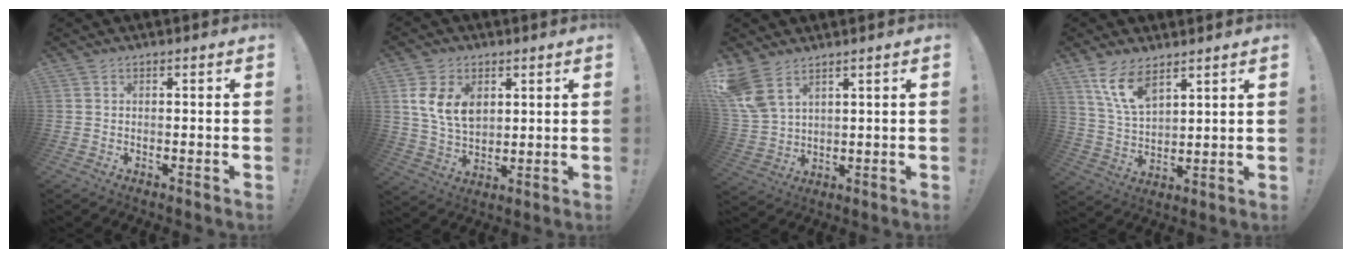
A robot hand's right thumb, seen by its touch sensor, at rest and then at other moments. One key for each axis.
{"total": 11.6, "fx": 4.0, "fy": 8.3, "fz": 7.1, "tx": -0.126, "ty": -0.011, "tz": 0.077}
{"total": 8.7, "fx": 6.0, "fy": 4.3, "fz": 4.6, "tx": -0.095, "ty": -0.027, "tz": 0.121}
{"total": 10.2, "fx": 7.2, "fy": 4.4, "fz": 5.8, "tx": -0.124, "ty": -0.029, "tz": 0.143}